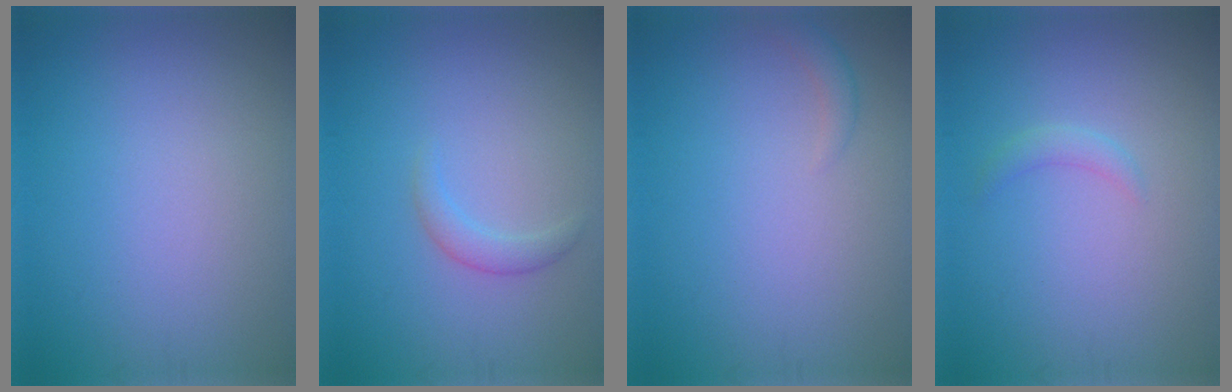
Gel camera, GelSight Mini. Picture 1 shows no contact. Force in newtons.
{"total": 1.4, "press": 1.4, "slide": 0.2}
{"total": 0.9, "press": 0.9, "slide": 0.1}
{"total": 1.1, "press": 1.1, "slide": 0.1}